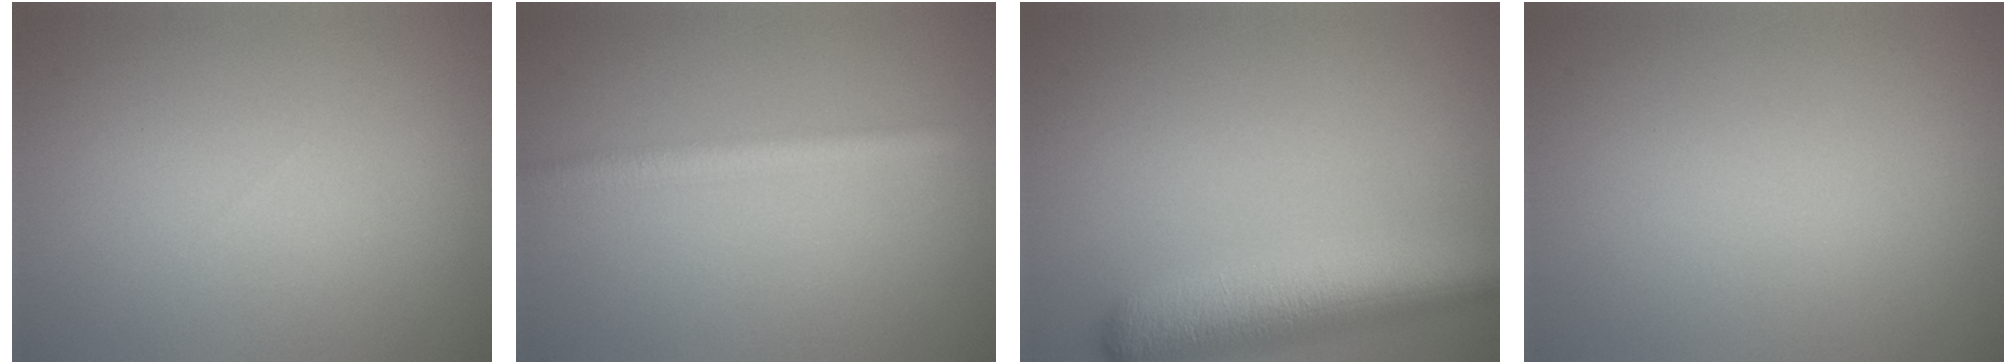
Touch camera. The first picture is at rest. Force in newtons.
{"total": 2.4, "press": 2.4, "slide": 0.1}
{"total": 7.5, "press": 7.5, "slide": 0.5}
{"total": 0.0}